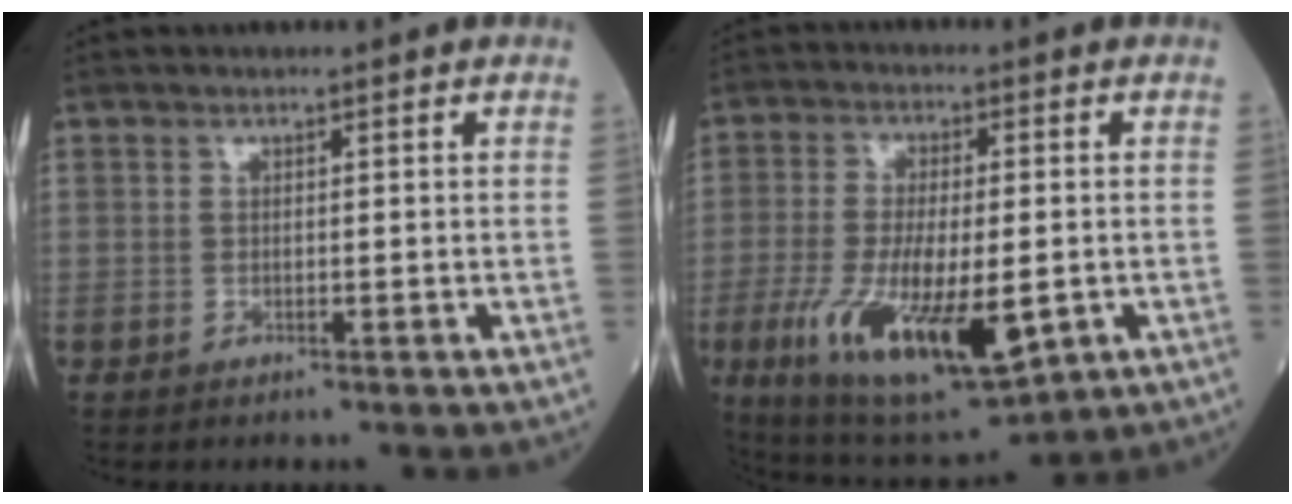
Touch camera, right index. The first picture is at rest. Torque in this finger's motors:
{"motor_torque": [1.67, -0.47, 1.06, 0.21]}